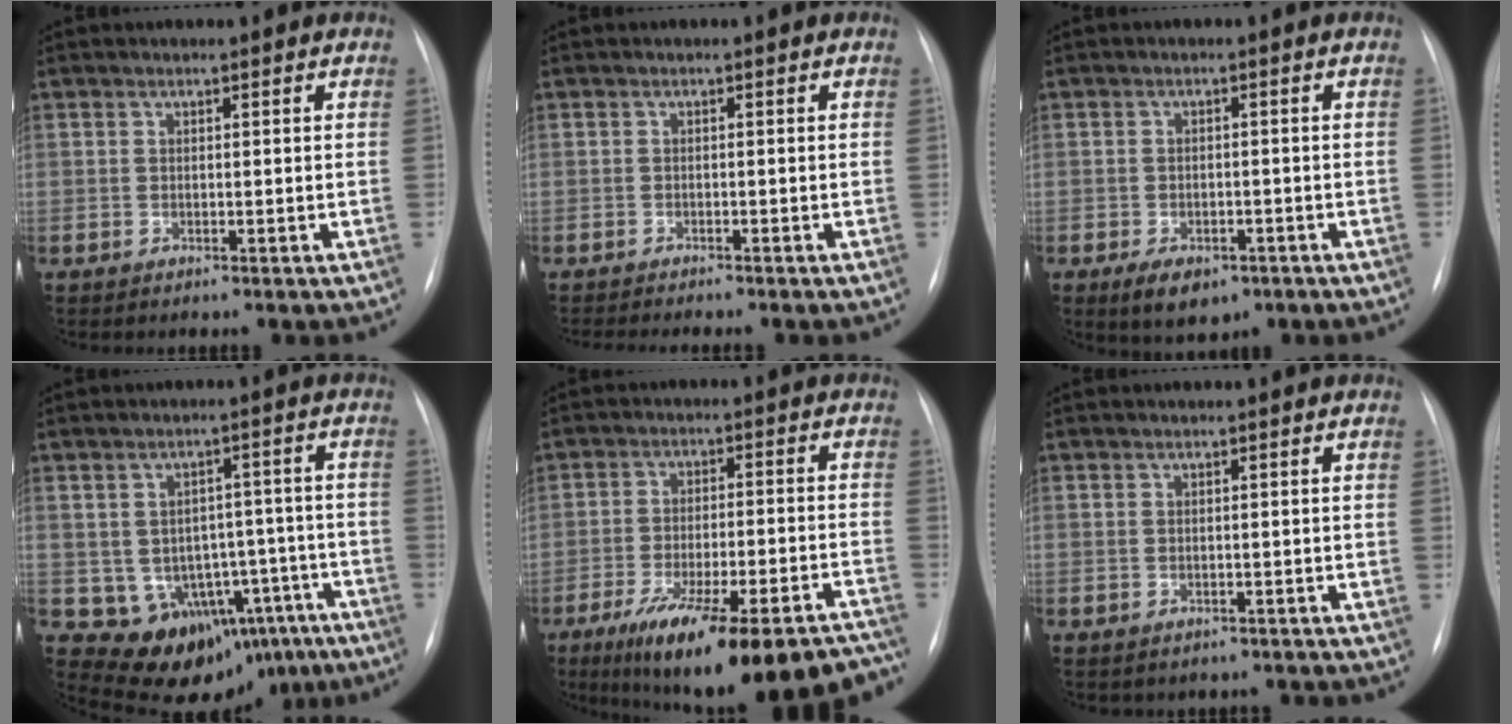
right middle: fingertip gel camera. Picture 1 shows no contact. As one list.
[{"total": 5.9, "force": [-5.2, 0.2, 2.8], "torque": [-0.031, -0.009, -0.072]}, {"total": 6.0, "force": [-3.6, 3.4, 3.4], "torque": [-0.055, -0.003, -0.048]}, {"total": 14.4, "force": [-8.6, 9.6, 6.3], "torque": [-0.059, 0.043, -0.107]}, {"total": 24.2, "force": [-19.0, 4.7, 14.2], "torque": [-0.166, -0.006, -0.268]}, {"total": 2.7, "force": [-2.3, 1.4, 0.4], "torque": [-0.014, 0.005, -0.023]}]